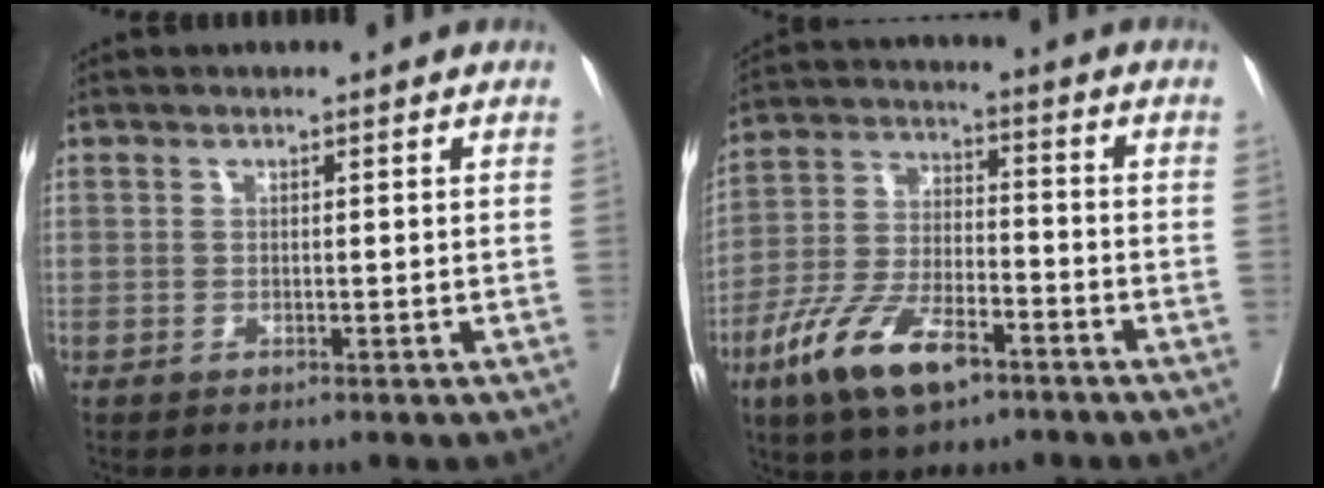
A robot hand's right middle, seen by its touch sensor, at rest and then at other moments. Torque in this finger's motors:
{"motor_torque": [1.14, -1.00, 0.29, 0.14]}